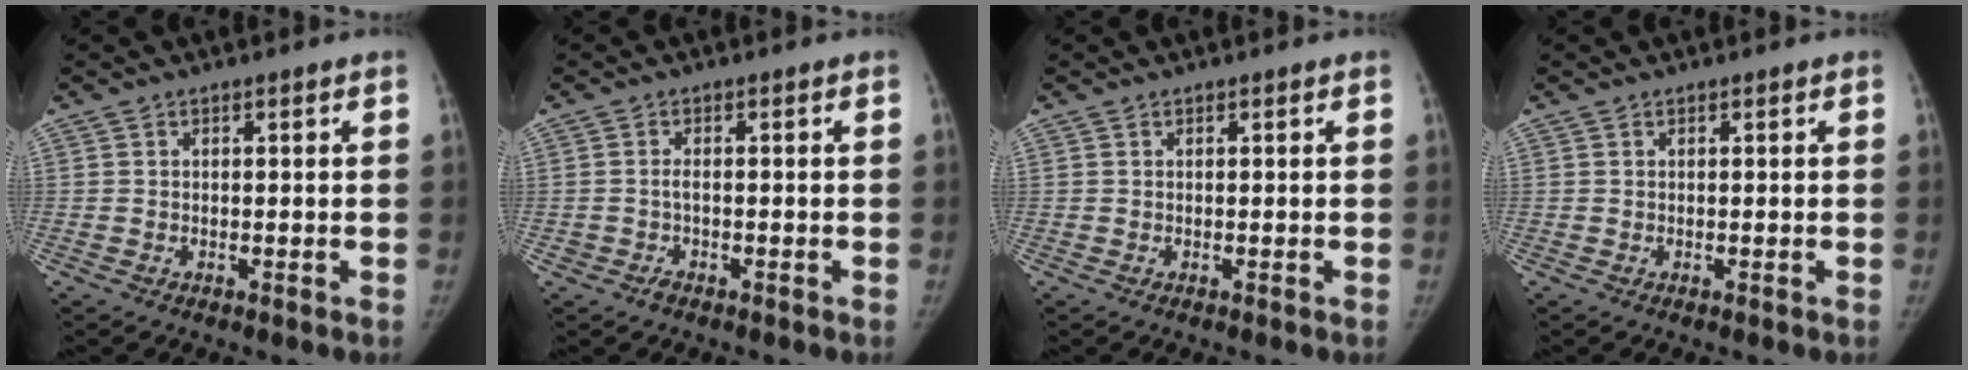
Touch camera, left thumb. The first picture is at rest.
{"total": 1.3, "force": [-0.7, 0.8, 0.8], "torque": [-0.014, 0.005, -0.012]}
{"total": 0.0}
{"total": 0.0}